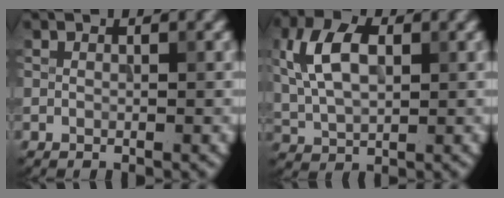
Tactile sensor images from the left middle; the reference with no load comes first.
{"total": 6.4, "force": [1.7, 3.8, 4.9], "torque": [-0.108, 0.011, 0.027]}